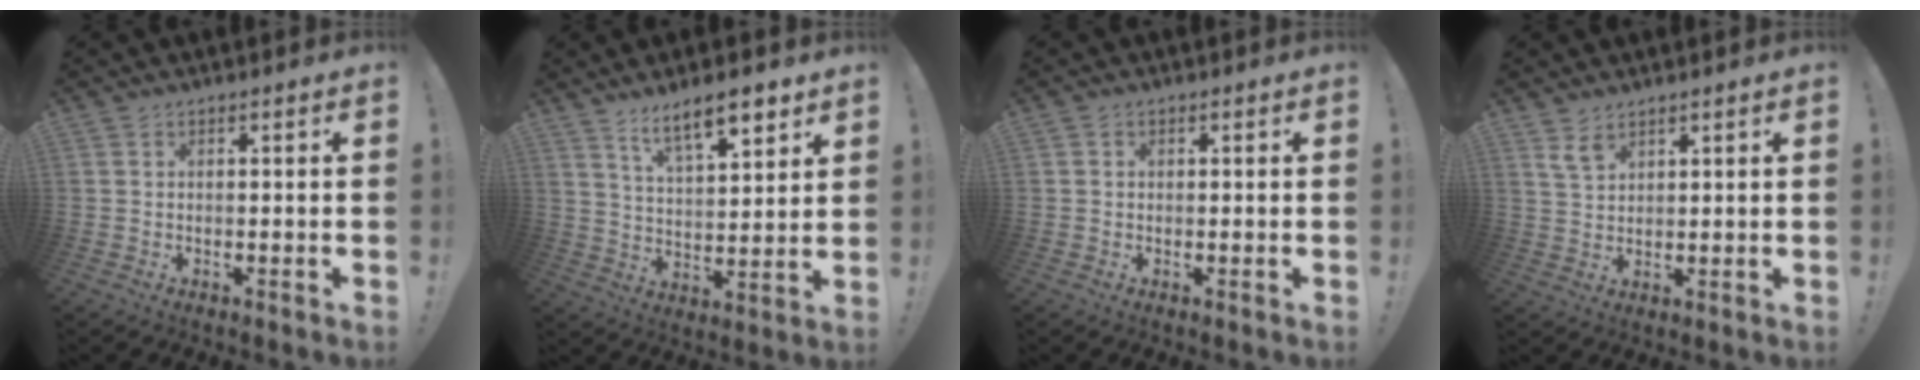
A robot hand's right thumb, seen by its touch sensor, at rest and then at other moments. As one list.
[{"total": 11.8, "force": [8.1, 3.7, 7.7], "torque": [-0.120, -0.040, 0.138]}, {"total": 0.8, "force": [0.0, 0.8, 0.2], "torque": [0.002, 0.000, -0.002]}, {"total": 4.8, "force": [3.4, 2.7, 2.0], "torque": [-0.030, -0.017, 0.066]}]